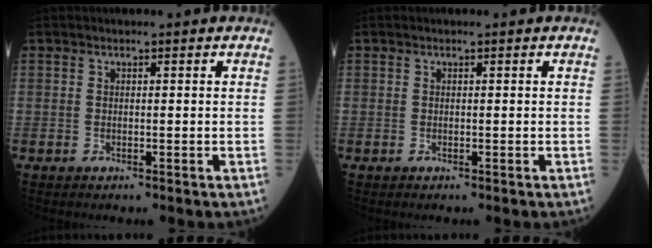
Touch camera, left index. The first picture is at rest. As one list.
[{"total": 0.0}]